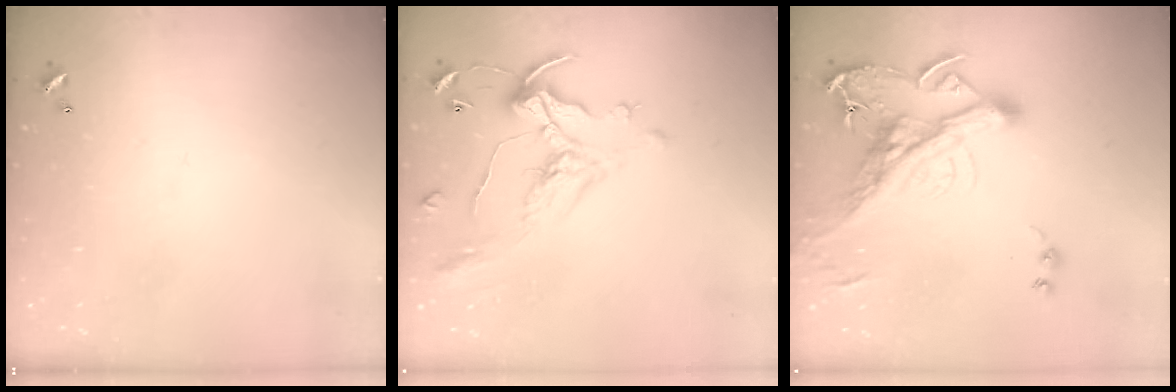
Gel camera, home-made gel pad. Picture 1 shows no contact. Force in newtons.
{"total": 1.8, "press": 1.5, "slide": 1.1}
{"total": 8.1, "press": 7.8, "slide": 2.3}